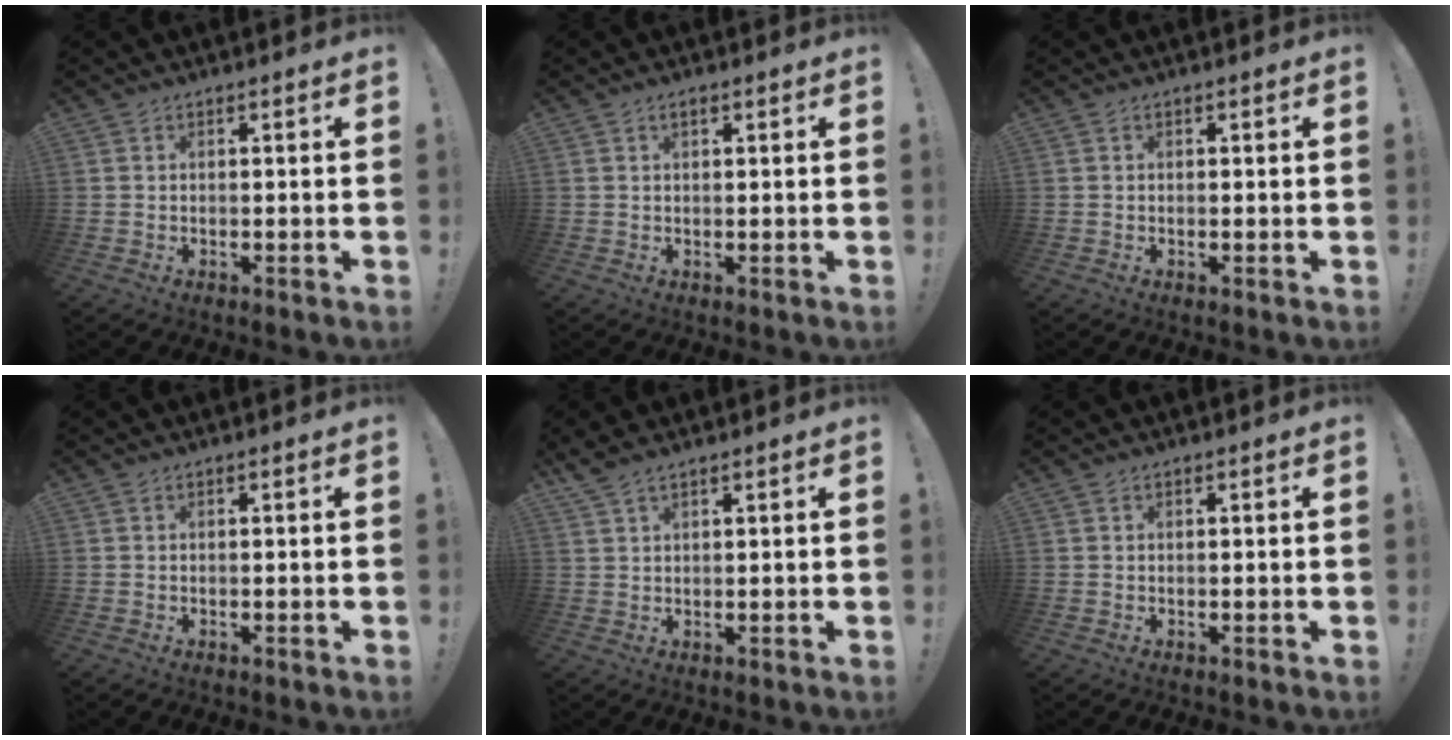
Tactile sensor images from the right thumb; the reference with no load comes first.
{"total": 1.6, "force": [0.9, 0.8, 1.2], "torque": [-0.024, 0.002, 0.016]}
{"total": 0.0}
{"total": 0.0}
{"total": 3.2, "force": [2.6, 0.7, 1.7], "torque": [-0.044, -0.006, 0.050]}
{"total": 0.0}